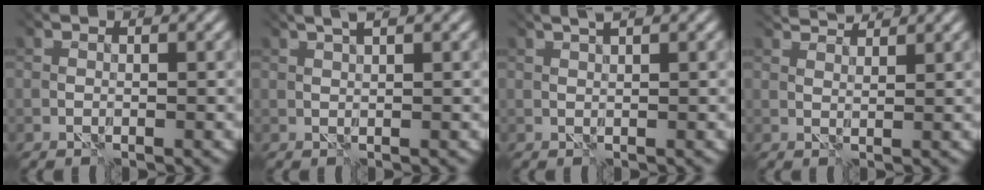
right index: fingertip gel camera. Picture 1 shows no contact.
{"total": 2.2, "force": [1.7, 0.1, 1.4], "torque": [-0.006, 0.022, 0.023]}
{"total": 1.7, "force": [1.5, -0.2, 0.8], "torque": [0.001, 0.013, 0.020]}
{"total": 4.4, "force": [4.2, 0.2, 1.2], "torque": [-0.031, 0.004, 0.075]}